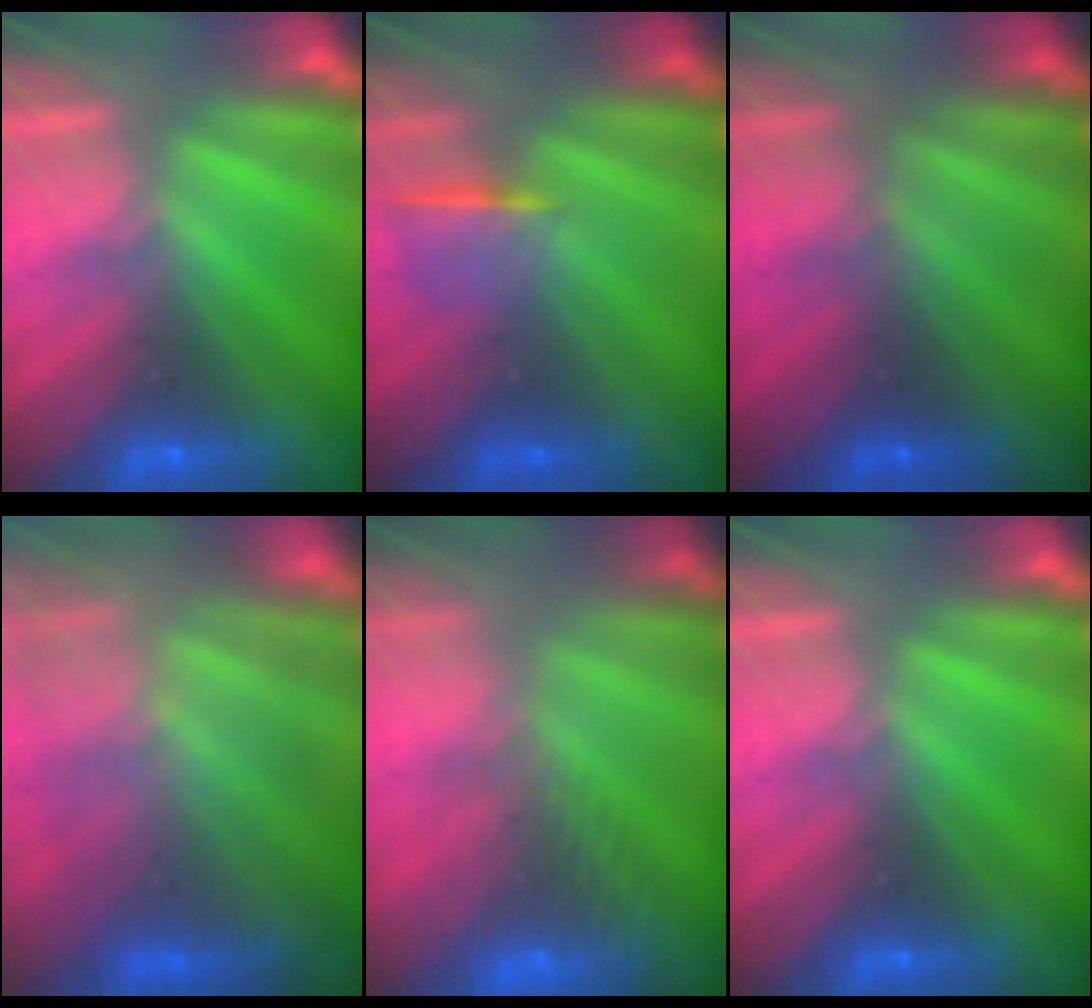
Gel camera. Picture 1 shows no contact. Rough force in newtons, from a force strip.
{"total": 1.1}
{"total": 1.8}
{"total": 9.5}
{"total": 8.3}
{"total": 0.0}